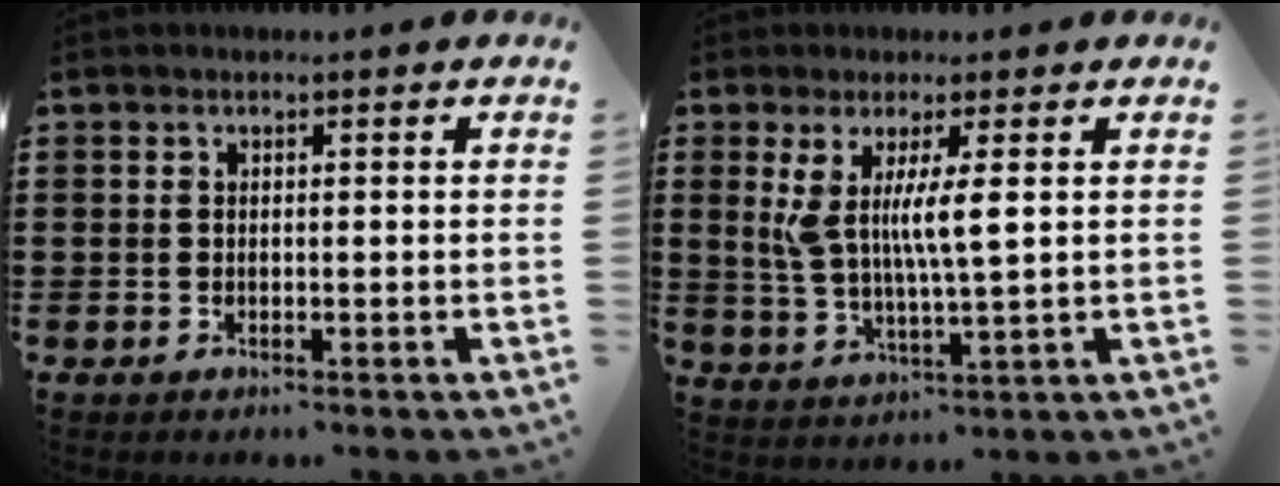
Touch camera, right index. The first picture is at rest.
{"total": 6.5, "force": [1.9, 0.6, 6.2], "torque": [-0.126, -0.004, 0.031]}